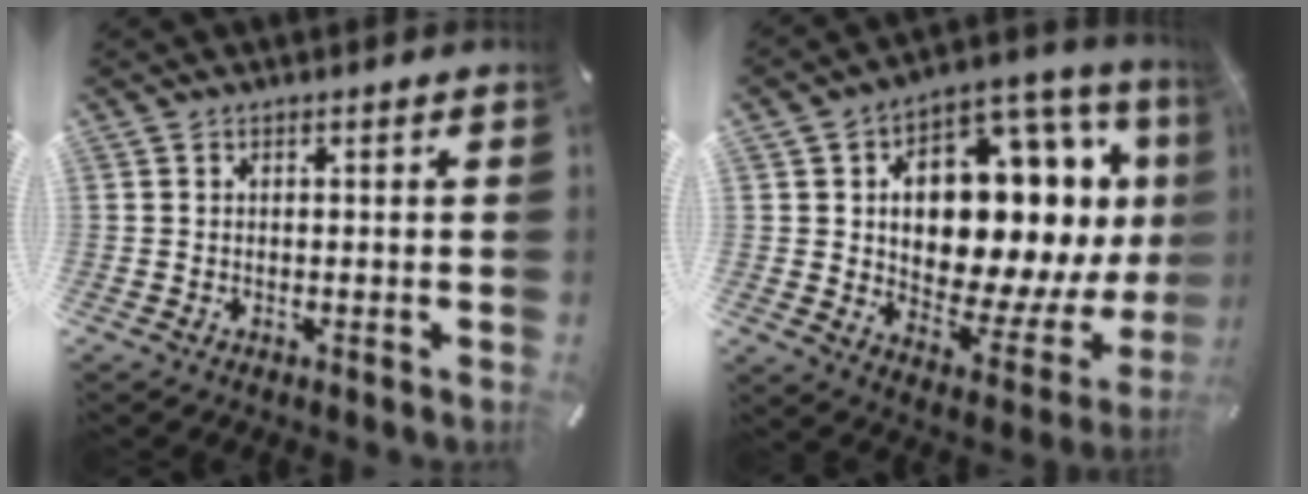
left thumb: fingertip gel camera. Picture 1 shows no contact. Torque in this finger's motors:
{"motor_torque": [2.51, 2.50, 0.57, -0.27, 0.20]}